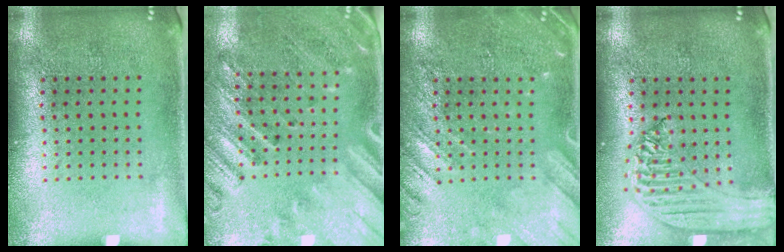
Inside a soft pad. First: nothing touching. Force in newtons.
{"total": 2.4, "press": 2.0, "slide": 1.3}
{"total": 2.9, "press": 2.8, "slide": 0.3}
{"total": 1.7, "press": 1.6, "slide": 0.5}